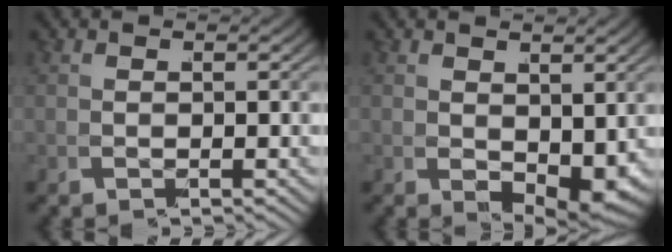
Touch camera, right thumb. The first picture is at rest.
{"total": 2.7, "force": [0.2, 1.2, 2.4], "torque": [-0.039, -0.014, 0.015]}